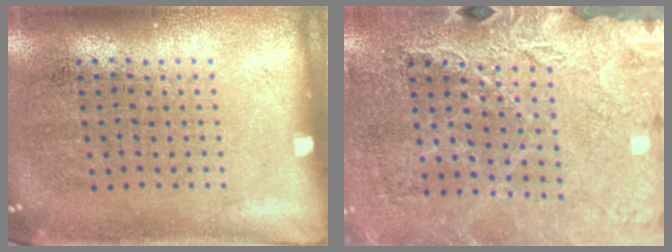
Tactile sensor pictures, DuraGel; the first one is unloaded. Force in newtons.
{"total": 2.8, "press": 2.8, "slide": 0.3}